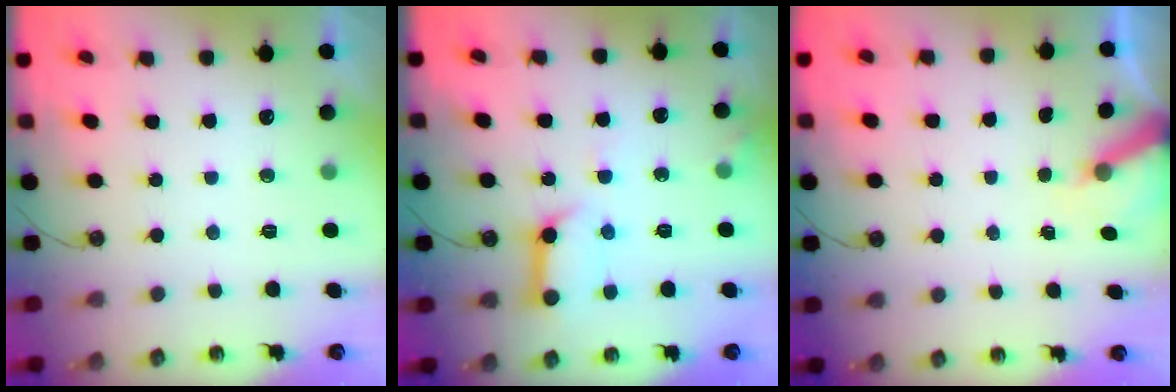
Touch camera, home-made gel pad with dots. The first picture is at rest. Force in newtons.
{"total": 11.1, "press": 11.0, "slide": 1.3}
{"total": 6.1, "press": 6.1, "slide": 0.2}